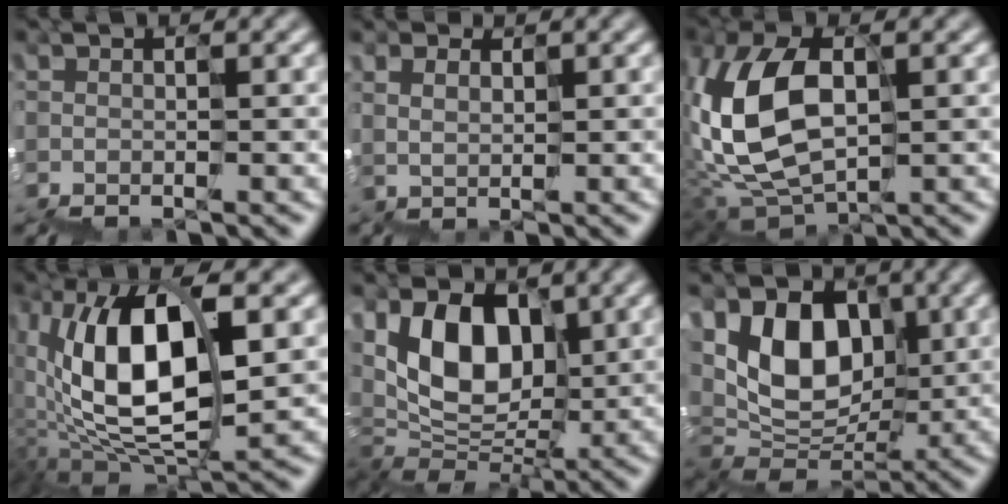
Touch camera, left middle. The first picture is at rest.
{"total": 1.4, "force": [0.8, -0.2, -1.0], "torque": [0.004, 0.011, 0.022]}
{"total": 8.5, "force": [1.0, 5.2, 6.6], "torque": [-0.179, 0.015, 0.019]}
{"total": 8.6, "force": [1.8, 4.1, 7.4], "torque": [-0.155, 0.022, 0.030]}
{"total": 6.5, "force": [2.0, 4.7, 4.0], "torque": [-0.073, 0.014, 0.026]}
{"total": 5.2, "force": [2.0, 4.1, 2.5], "torque": [-0.046, 0.007, 0.030]}